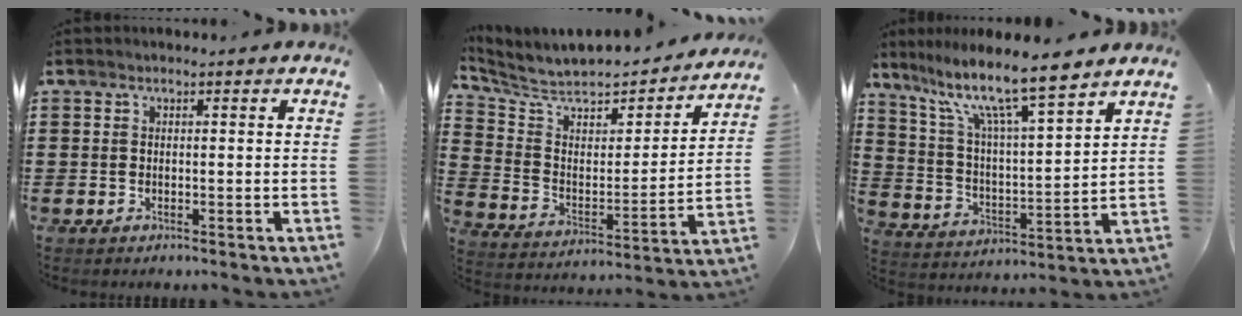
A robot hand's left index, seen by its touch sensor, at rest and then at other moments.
{"total": 5.4, "force": [4.7, 2.3, 1.6], "torque": [-0.063, -0.041, 0.074]}
{"total": 11.0, "force": [8.6, 1.4, 6.7], "torque": [-0.151, -0.050, 0.143]}